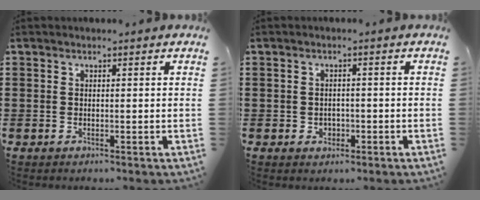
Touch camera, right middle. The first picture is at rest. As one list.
[{"total": 1.4, "force": [-0.4, 1.1, 0.7], "torque": [-0.017, 0.002, -0.010]}]